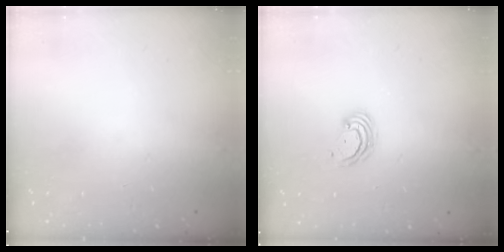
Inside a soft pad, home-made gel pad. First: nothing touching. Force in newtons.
{"total": 3.6, "press": 3.6, "slide": 0.3}